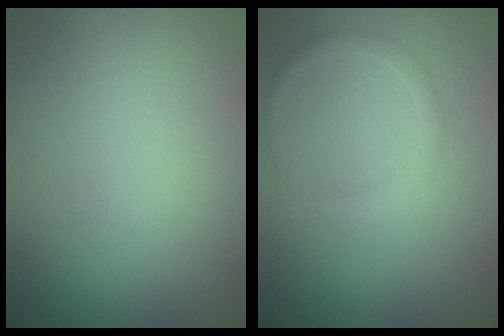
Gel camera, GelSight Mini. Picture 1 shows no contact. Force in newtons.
{"total": 1.2, "press": 1.2, "slide": 0.2}